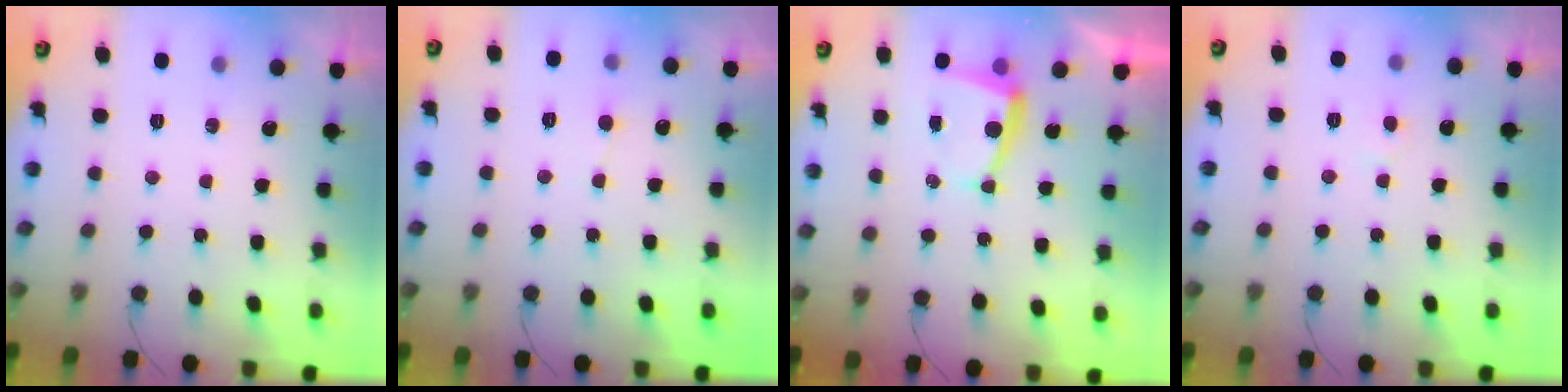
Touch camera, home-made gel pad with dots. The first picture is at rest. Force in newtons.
{"total": 3.2, "press": 3.2, "slide": 0.4}
{"total": 4.8, "press": 4.8, "slide": 0.6}
{"total": 1.8, "press": 1.7, "slide": 0.2}